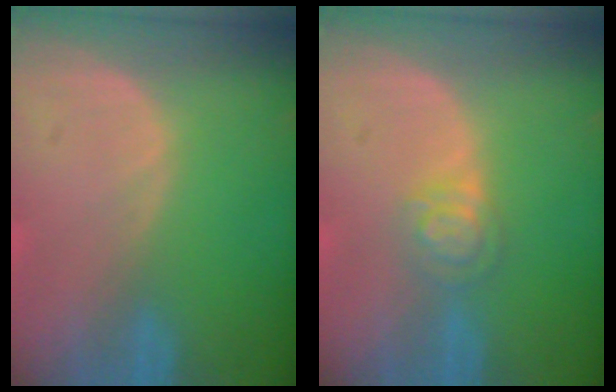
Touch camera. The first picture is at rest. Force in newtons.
{"total": 4.0, "press": 3.6, "slide": 1.8}